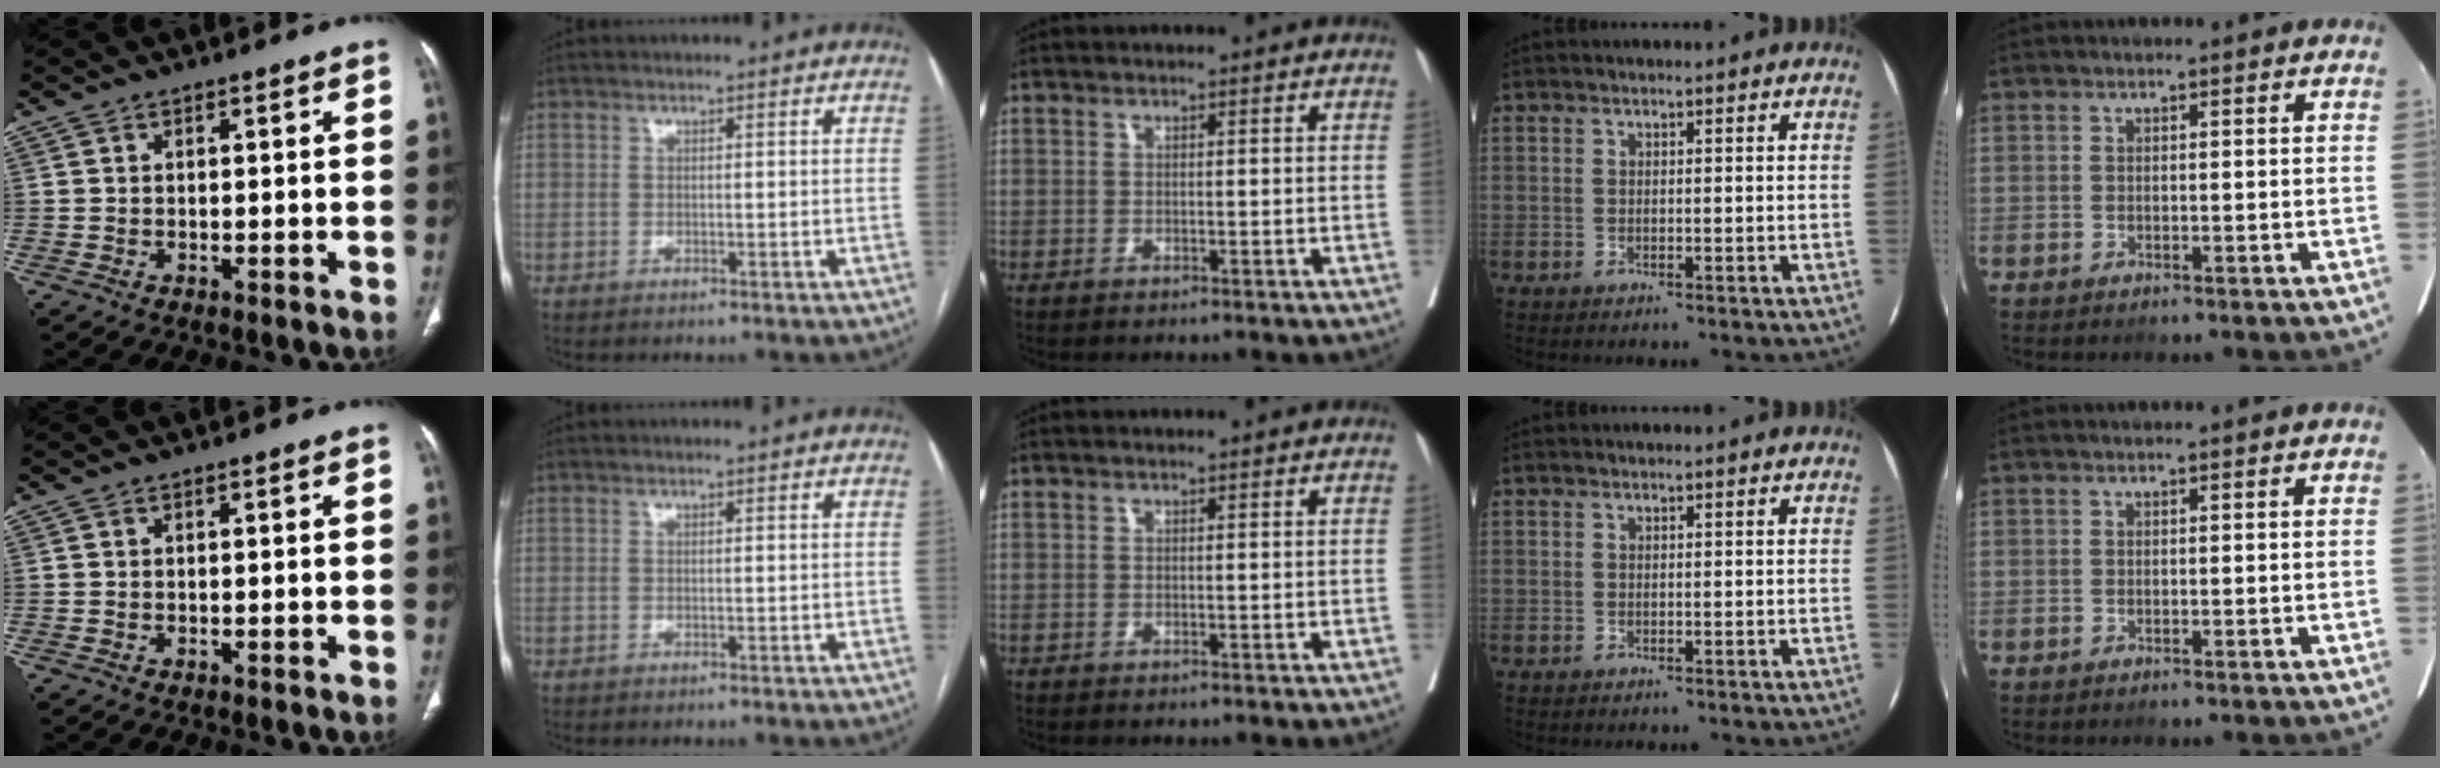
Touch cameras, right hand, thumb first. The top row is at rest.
{}